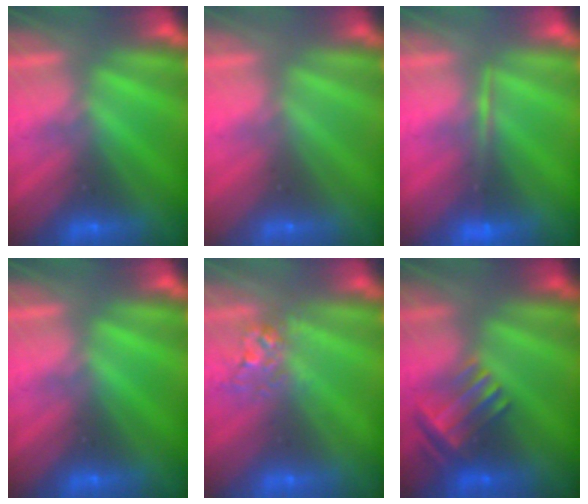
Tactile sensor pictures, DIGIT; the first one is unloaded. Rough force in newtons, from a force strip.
{"total": 2.5}
{"total": 1.3}
{"total": 0.0}
{"total": 2.7}
{"total": 3.5}